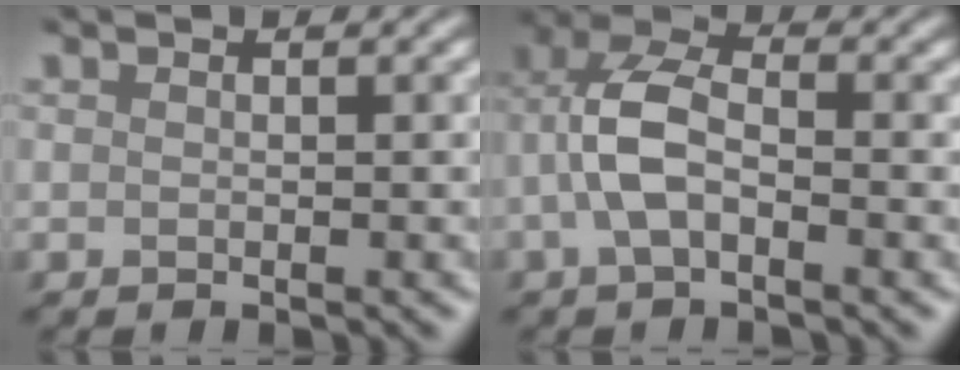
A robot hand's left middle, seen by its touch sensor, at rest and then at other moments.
{"total": 4.0, "force": [-1.2, 2.1, 3.2], "torque": [-0.082, 0.015, -0.025]}